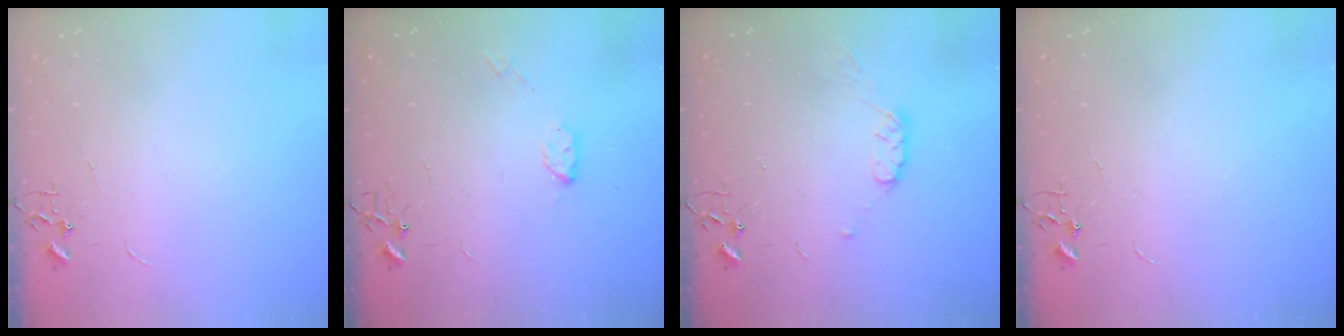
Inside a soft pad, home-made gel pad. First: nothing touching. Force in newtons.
{"total": 5.2, "press": 5.2, "slide": 0.3}
{"total": 7.1, "press": 7.0, "slide": 1.1}
{"total": 0.0}